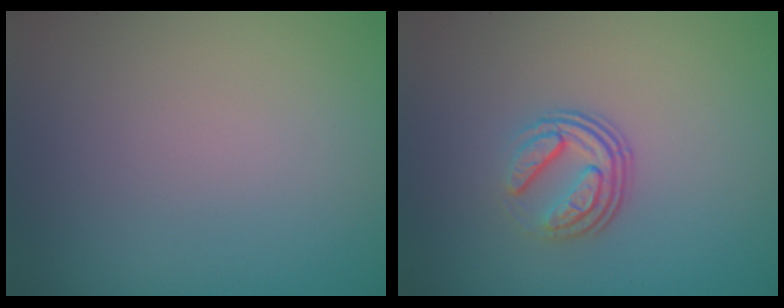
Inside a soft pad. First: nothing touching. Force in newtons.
{"total": 3.8, "press": 2.5, "slide": 2.8}